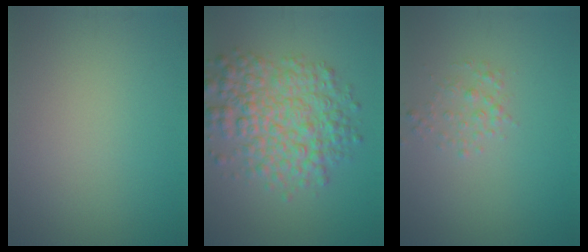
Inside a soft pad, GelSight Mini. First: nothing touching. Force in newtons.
{"total": 6.9, "press": 6.9, "slide": 0.1}
{"total": 1.5, "press": 1.5, "slide": 0.0}